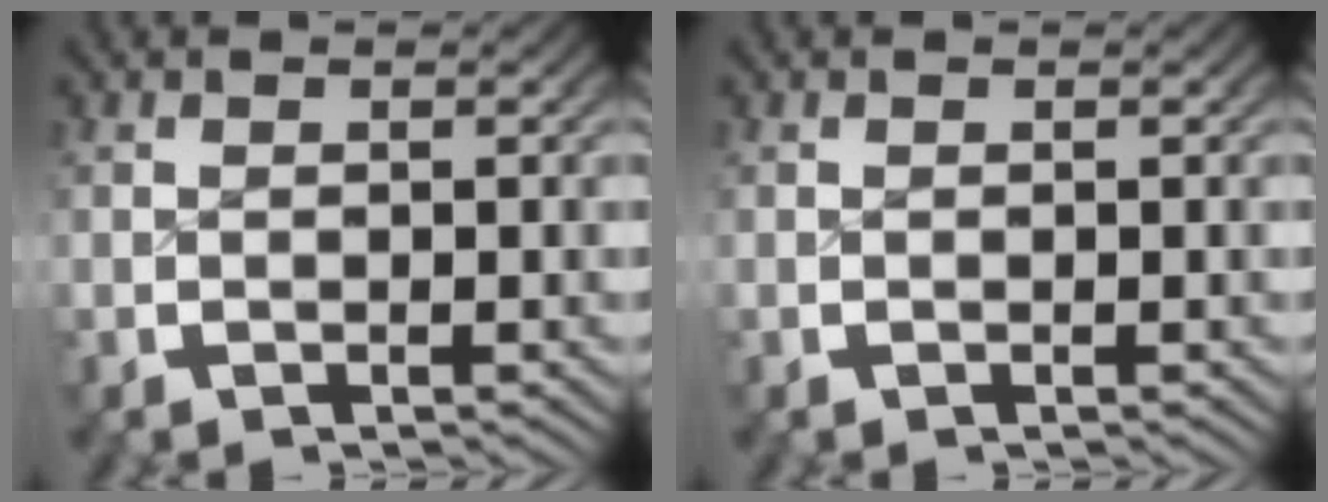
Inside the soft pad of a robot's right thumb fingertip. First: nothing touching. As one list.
[{"total": 0.0}]